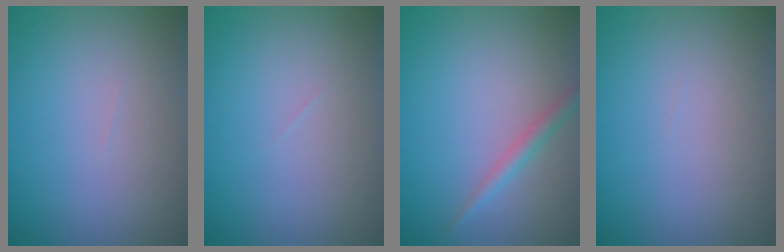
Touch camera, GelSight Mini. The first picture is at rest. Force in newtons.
{"total": 0.0}
{"total": 1.6, "press": 1.6, "slide": 0.0}
{"total": 0.0}